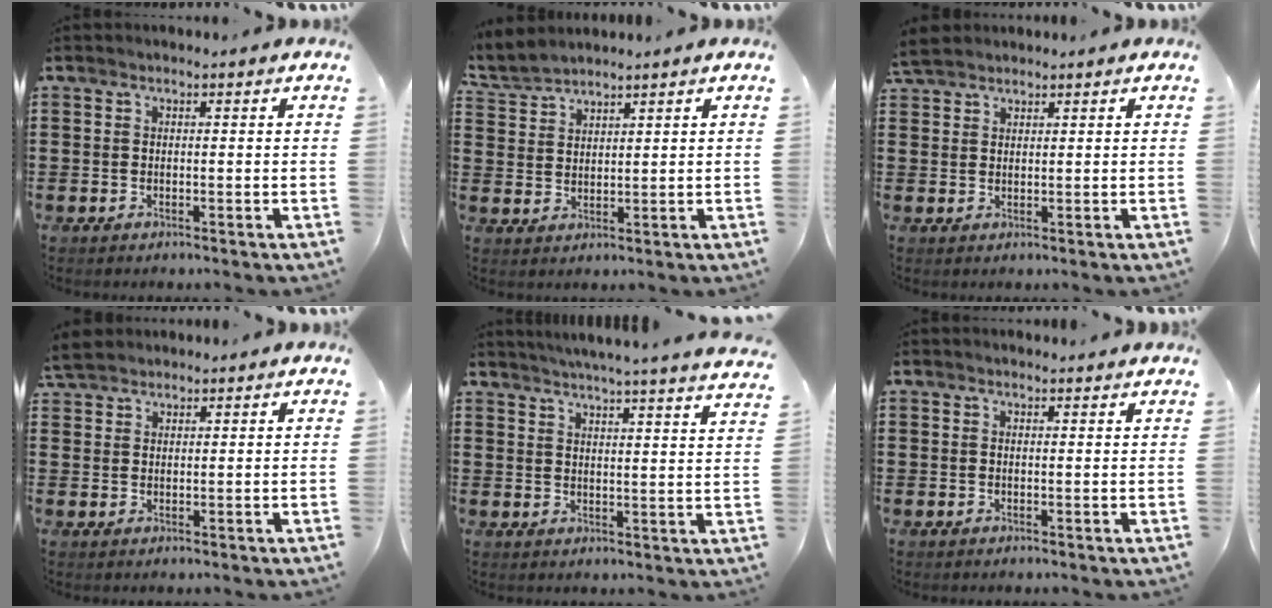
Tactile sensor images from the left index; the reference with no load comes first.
{"total": 3.1, "force": [3.0, 0.4, 0.6], "torque": [-0.024, -0.007, 0.055]}
{"total": 2.8, "force": [2.5, 0.8, 0.7], "torque": [-0.022, 0.002, 0.051]}
{"total": 2.8, "force": [2.6, 0.8, 0.6], "torque": [-0.021, 0.002, 0.052]}
{"total": 4.5, "force": [4.2, -1.1, 0.9], "torque": [-0.036, -0.032, 0.071]}
{"total": 0.8, "force": [0.7, 0.1, 0.2], "torque": [-0.006, 0.000, 0.014]}